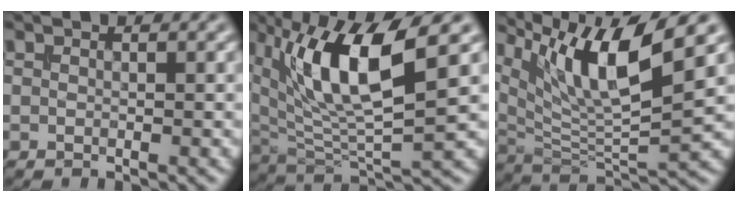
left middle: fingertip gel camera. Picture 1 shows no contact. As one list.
[{"total": 10.0, "force": [4.1, 3.0, 8.6], "torque": [-0.163, -0.004, 0.077]}, {"total": 11.2, "force": [6.6, 2.6, 8.6], "torque": [-0.158, 0.001, 0.124]}]